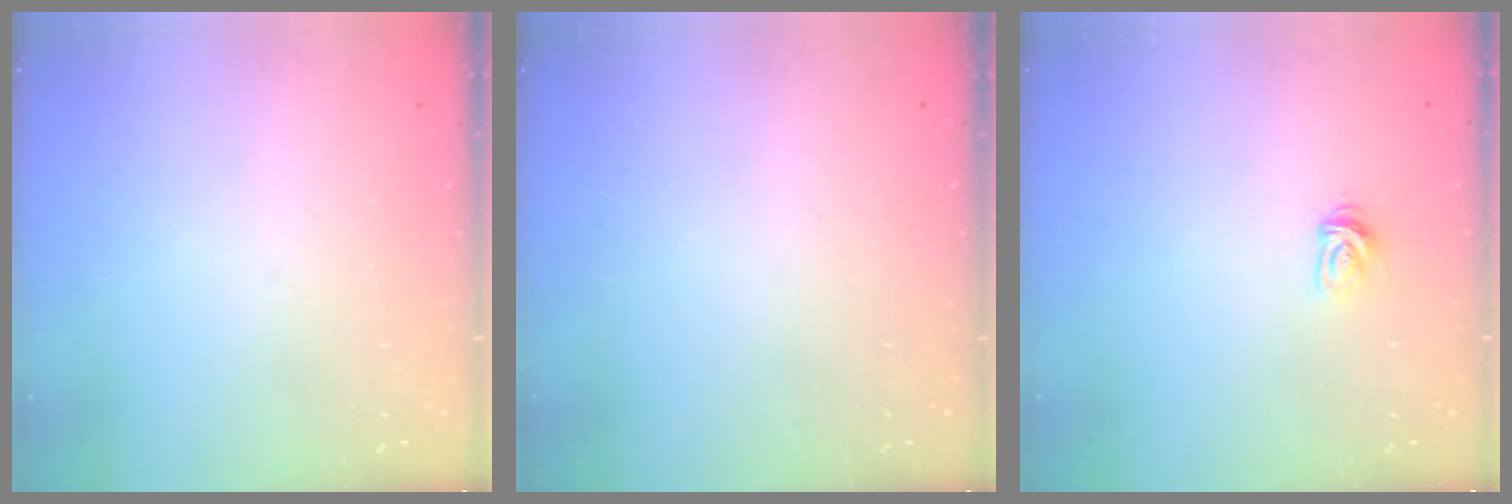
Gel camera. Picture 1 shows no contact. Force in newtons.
{"total": 0.0}
{"total": 3.8, "press": 3.8, "slide": 0.5}